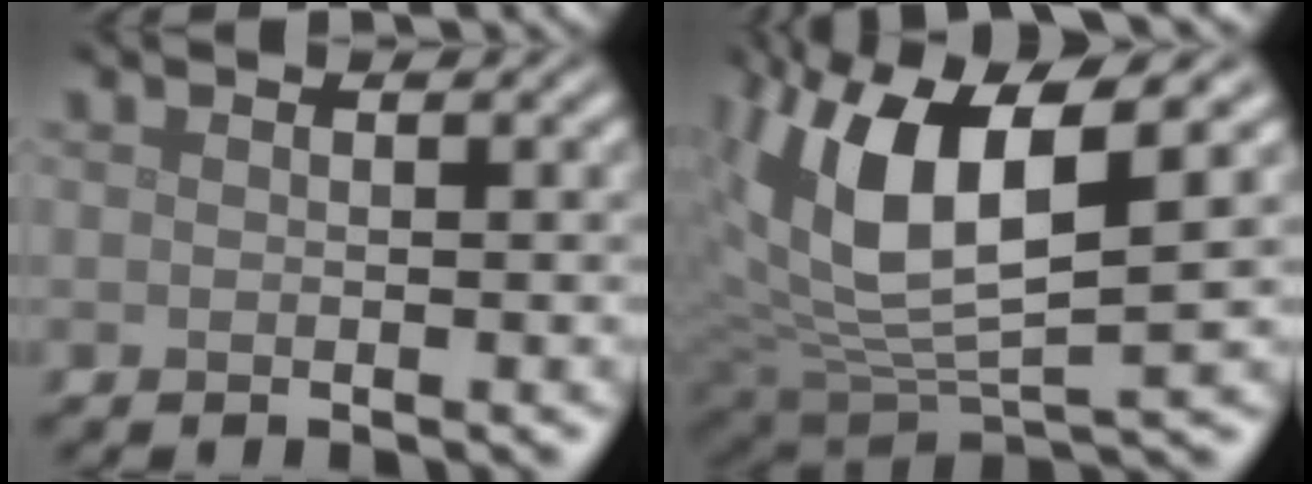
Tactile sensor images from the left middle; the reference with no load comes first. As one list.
[{"total": 11.4, "force": [3.0, 4.6, 10.0], "torque": [-0.207, -0.005, 0.057]}]